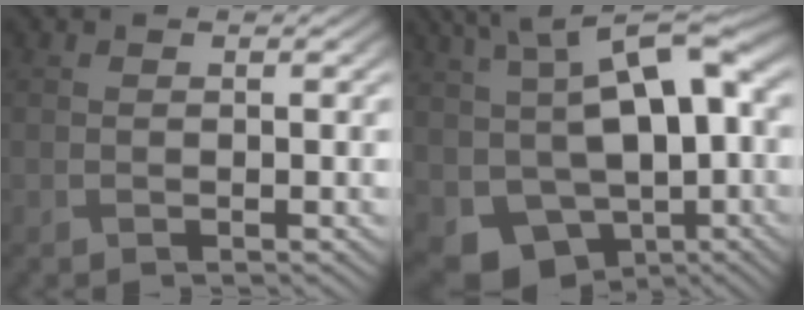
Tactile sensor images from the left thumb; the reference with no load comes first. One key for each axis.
{"total": 17.9, "fx": 0.0, "fy": 10.9, "fz": 14.3, "tx": -0.256, "ty": -0.014, "tz": 0.025}